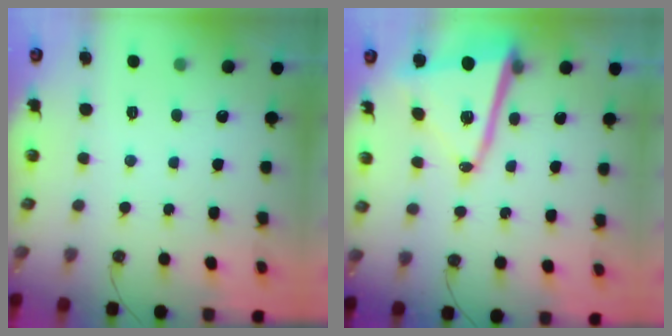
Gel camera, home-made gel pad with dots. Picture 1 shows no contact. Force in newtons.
{"total": 15.1, "press": 15.0, "slide": 1.8}